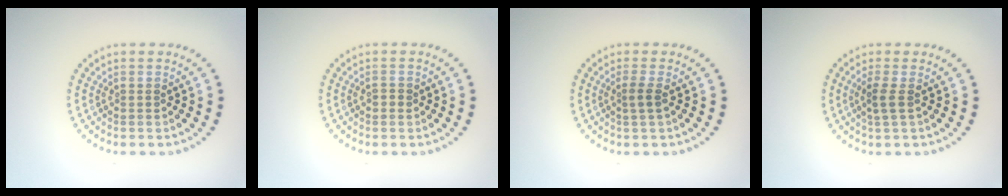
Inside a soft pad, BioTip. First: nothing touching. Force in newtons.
{"total": 0.8, "press": 0.8, "slide": 0.1}
{"total": 1.2, "press": 1.0, "slide": 0.8}
{"total": 1.5, "press": 1.3, "slide": 0.9}